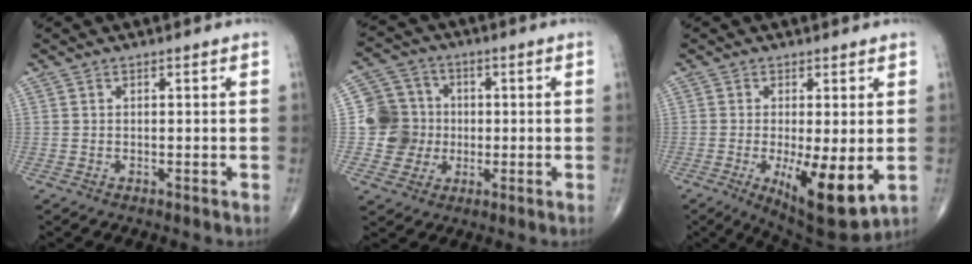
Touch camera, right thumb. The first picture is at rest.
{"total": 9.4, "force": [-0.4, 9.2, 2.1], "torque": [0.000, 0.016, -0.011]}
{"total": 11.7, "force": [-2.6, 3.6, 10.8], "torque": [-0.167, -0.028, -0.030]}